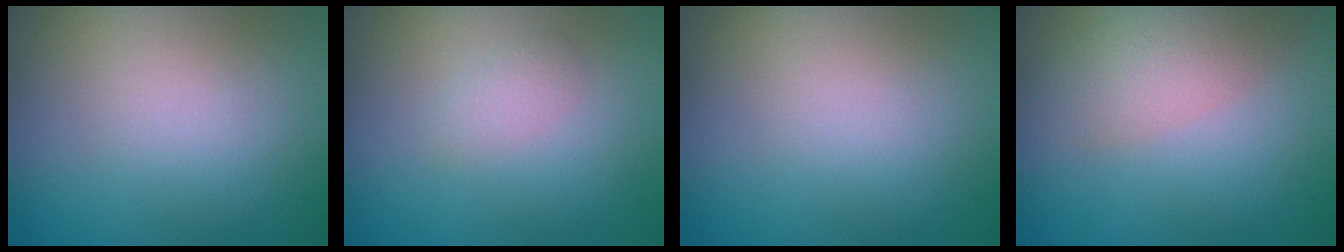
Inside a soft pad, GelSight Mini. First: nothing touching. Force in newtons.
{"total": 1.2, "press": 1.2, "slide": 0.0}
{"total": 0.0}
{"total": 3.8, "press": 3.8, "slide": 0.2}